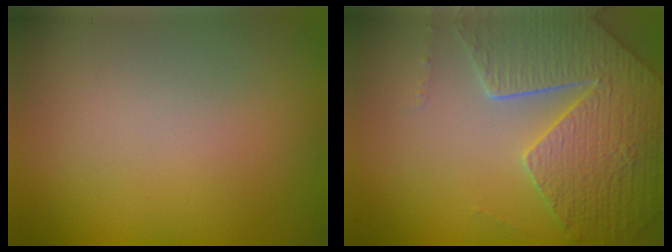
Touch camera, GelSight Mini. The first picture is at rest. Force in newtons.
{"total": 7.6, "press": 5.7, "slide": 5.1}